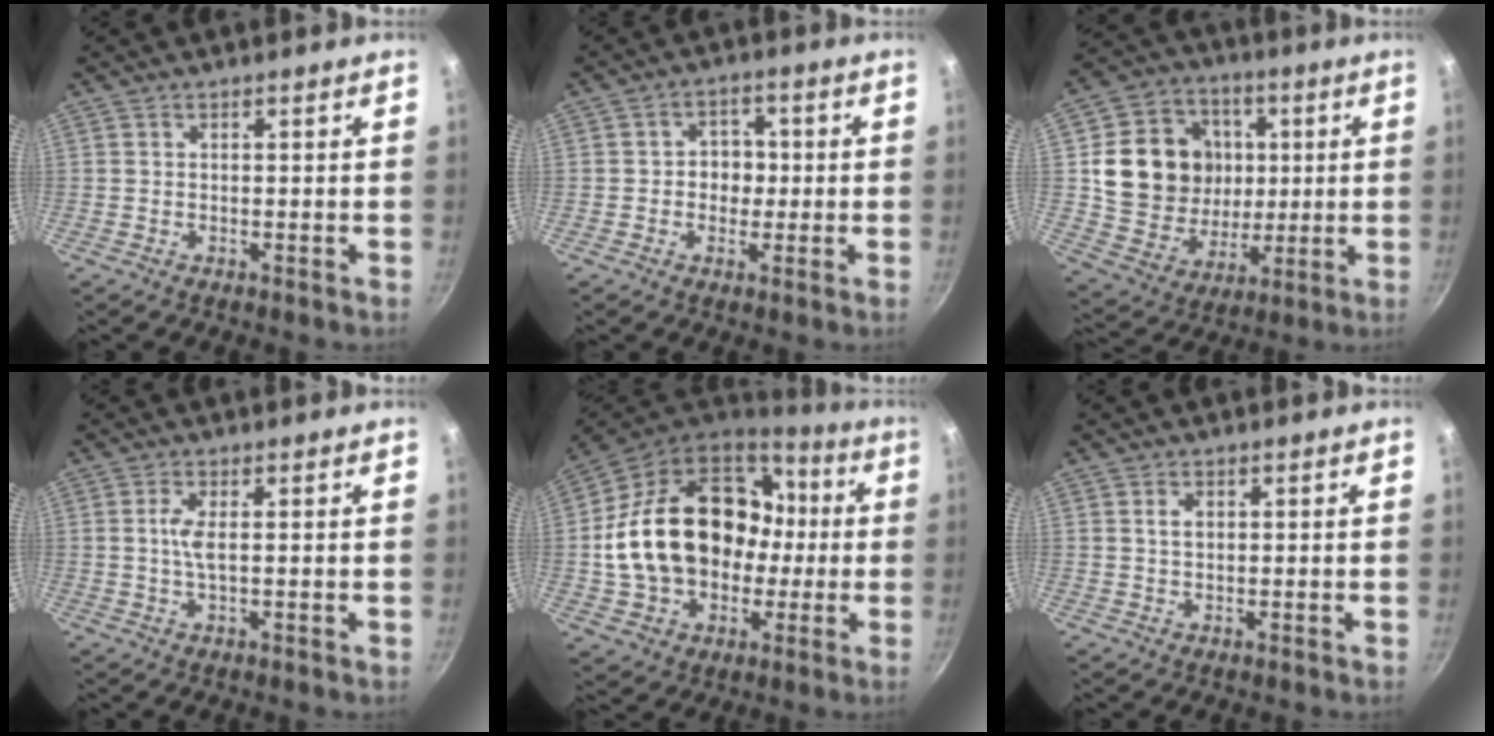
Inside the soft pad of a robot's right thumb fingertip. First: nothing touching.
{"total": 5.1, "force": [-0.3, 4.4, 2.6], "torque": [0.001, 0.007, -0.009]}
{"total": 18.7, "force": [2.9, 16.0, 9.2], "torque": [-0.137, 0.007, 0.062]}
{"total": 3.3, "force": [0.3, 1.0, 3.2], "torque": [-0.073, 0.003, 0.004]}
{"total": 27.2, "force": [0.3, 20.1, 18.3], "torque": [-0.302, 0.054, 0.024]}
{"total": 1.9, "force": [0.4, 1.3, 1.3], "torque": [-0.018, 0.002, 0.008]}